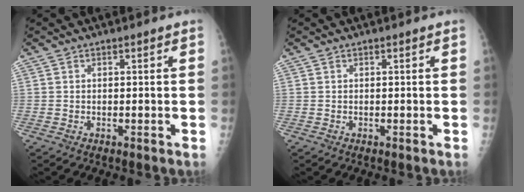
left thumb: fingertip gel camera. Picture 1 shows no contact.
{"total": 0.0}